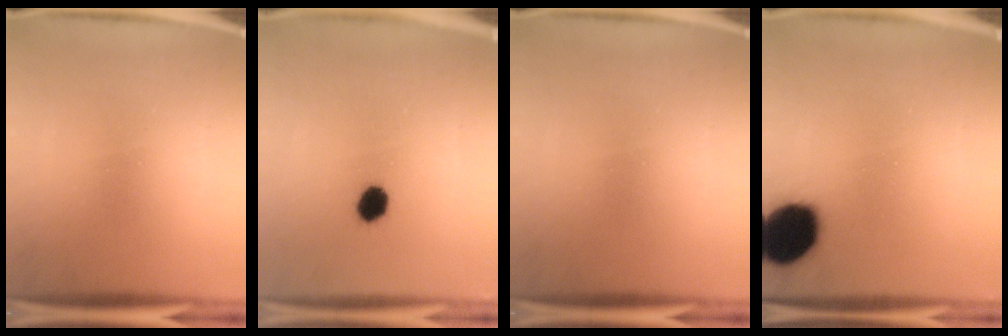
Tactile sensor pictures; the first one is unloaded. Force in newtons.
{"total": 4.4}
{"total": 0.0}
{"total": 16.3}